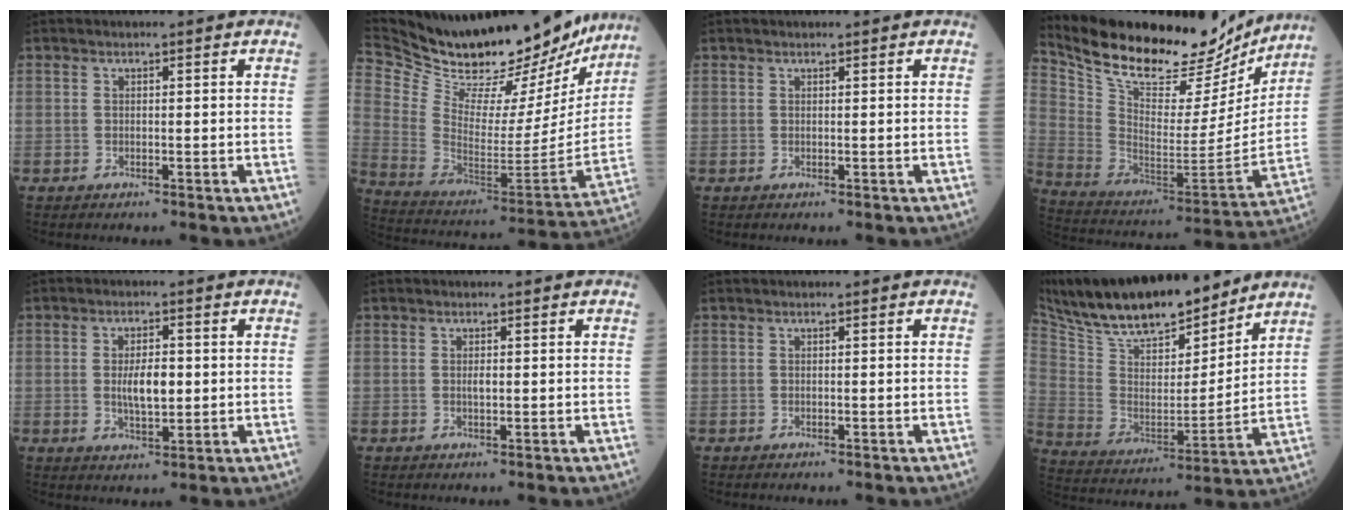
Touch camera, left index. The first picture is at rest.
{"total": 31.6, "force": [27.9, 8.6, 11.9], "torque": [-0.216, -0.050, 0.404]}
{"total": 0.9, "force": [0.9, 0.1, 0.3], "torque": [-0.001, 0.009, 0.014]}
{"total": 25.9, "force": [22.6, 7.0, 10.5], "torque": [-0.187, -0.023, 0.342]}
{"total": 4.9, "force": [0.0, 1.9, 4.5], "torque": [-0.081, -0.004, 0.004]}
{"total": 0.8, "force": [0.0, 0.3, 0.7], "torque": [-0.010, -0.003, 0.000]}
{"total": 0.0}
{"total": 21.7, "force": [18.2, 5.5, 10.4], "torque": [-0.186, 0.010, 0.314]}